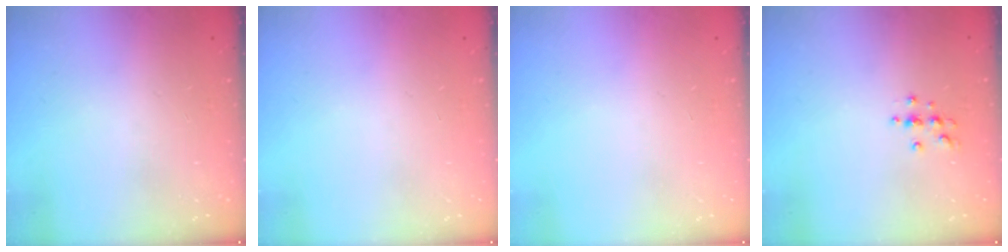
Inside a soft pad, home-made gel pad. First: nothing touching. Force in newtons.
{"total": 0.0}
{"total": 0.0}
{"total": 3.3, "press": 3.3, "slide": 0.4}